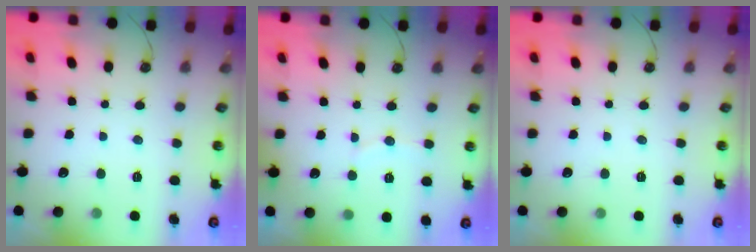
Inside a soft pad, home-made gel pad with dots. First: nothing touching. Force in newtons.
{"total": 3.7, "press": 3.6, "slide": 0.9}
{"total": 0.0}